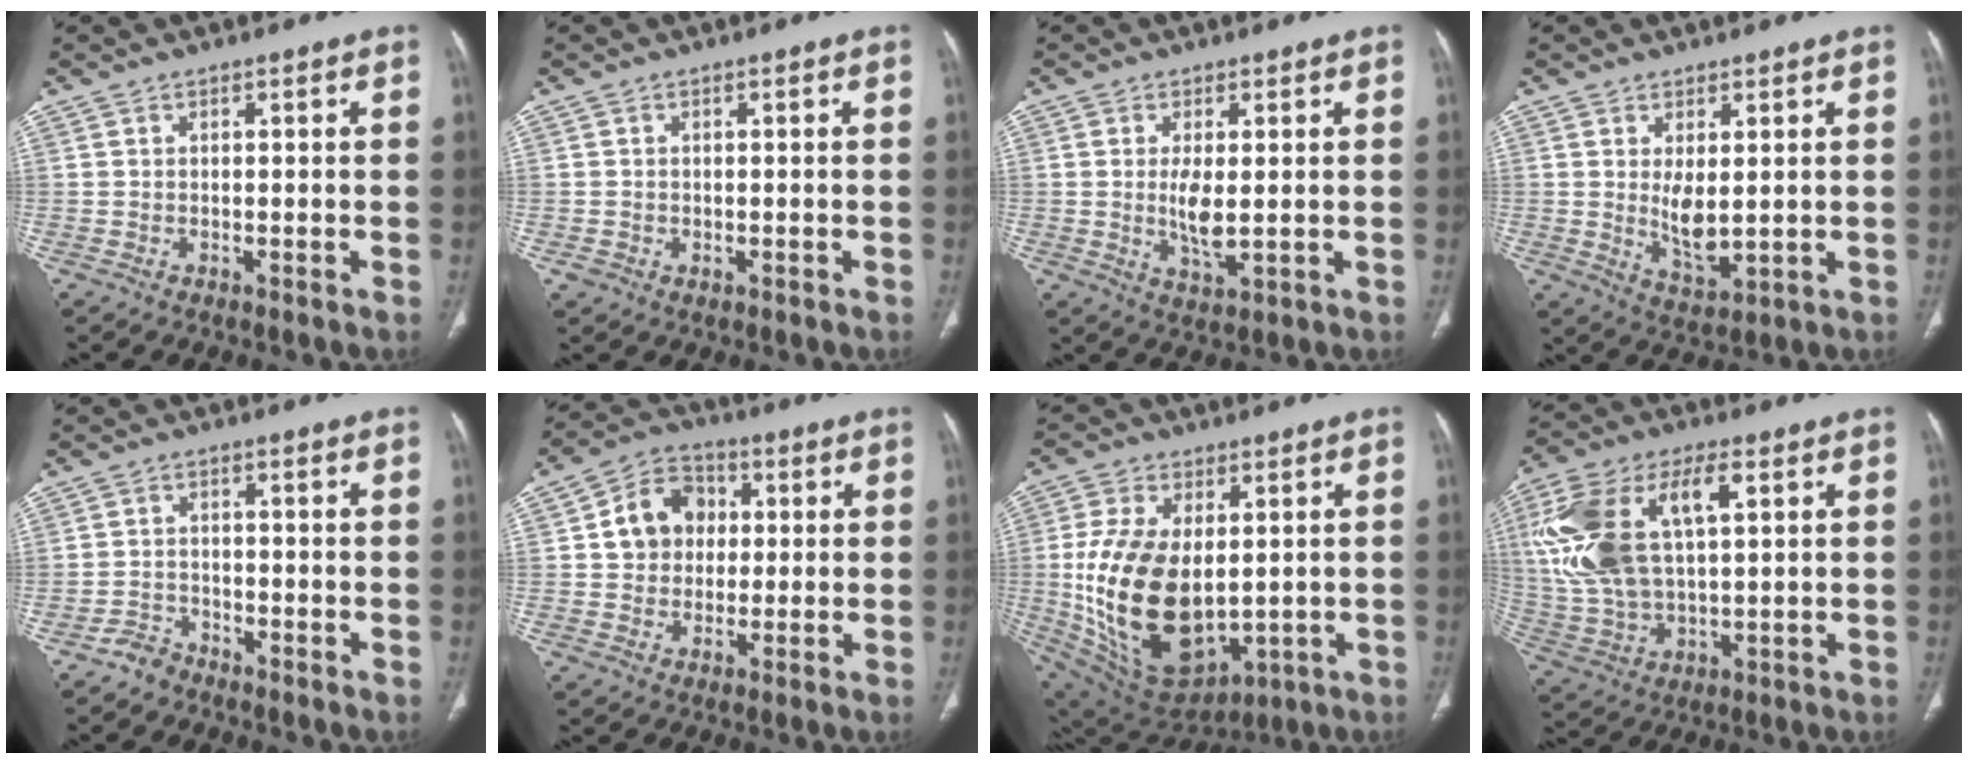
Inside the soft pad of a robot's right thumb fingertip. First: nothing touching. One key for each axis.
{"total": 1.4, "fx": -0.3, "fy": 1.3, "fz": 0.6, "tx": -0.007, "ty": 0.002, "tz": 0.000}
{"total": 5.4, "fx": 0.2, "fy": 1.9, "fz": 5.0, "tx": -0.101, "ty": -0.016, "tz": 0.009}
{"total": 5.9, "fx": 0.7, "fy": 2.7, "fz": 5.2, "tx": -0.083, "ty": -0.020, "tz": 0.025}
{"total": 2.6, "fx": -2.3, "fy": 1.3, "fz": 0.1, "tx": 0.002, "ty": 0.013, "tz": -0.044}
{"total": 10.4, "fx": 1.4, "fy": 8.8, "fz": 5.3, "tx": -0.055, "ty": 0.013, "tz": 0.015}
{"total": 22.3, "fx": -0.2, "fy": 13.1, "fz": 18.0, "tx": -0.339, "ty": -0.019, "tz": 0.029}
{"total": 20.3, "fx": 5.3, "fy": 10.4, "fz": 16.5, "tx": -0.340, "ty": 0.006, "tz": 0.101}